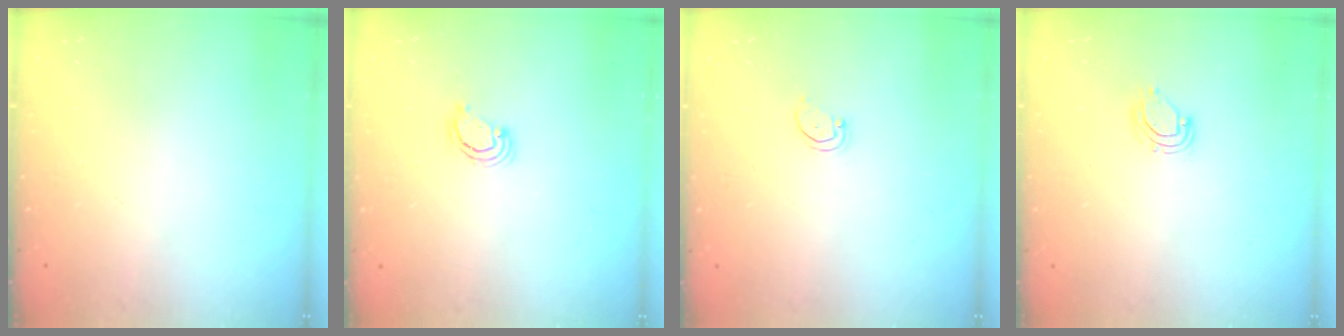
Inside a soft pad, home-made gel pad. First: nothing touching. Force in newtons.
{"total": 2.5, "press": 2.5, "slide": 0.3}
{"total": 1.5, "press": 1.5, "slide": 0.1}
{"total": 6.5, "press": 6.5, "slide": 1.1}